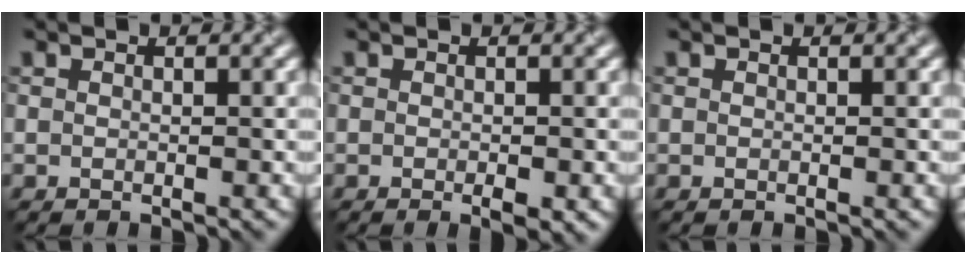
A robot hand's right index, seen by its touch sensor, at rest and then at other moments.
{"total": 1.4, "force": [-0.5, 0.3, 1.3], "torque": [-0.018, -0.005, -0.006]}
{"total": 0.0}